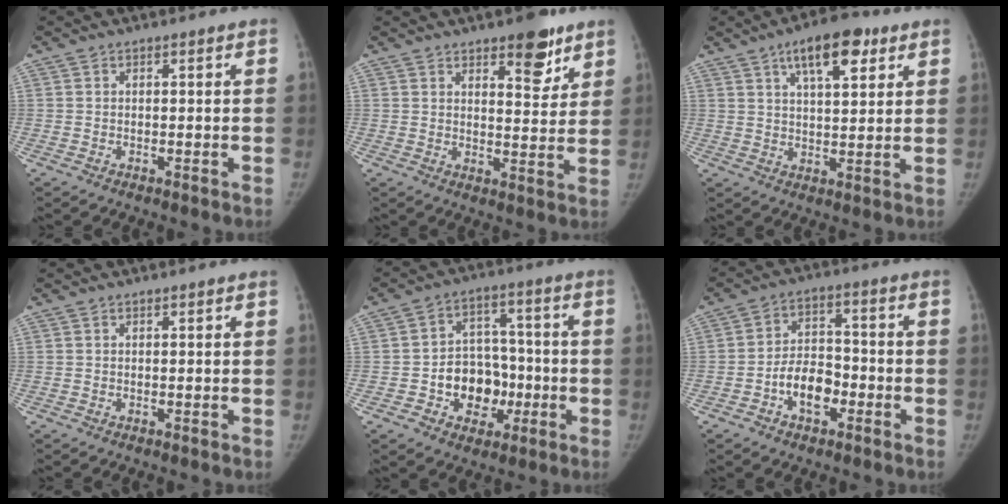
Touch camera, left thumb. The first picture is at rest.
{"total": 8.7, "force": [5.6, 3.5, 5.6], "torque": [-0.047, -0.034, 0.078]}
{"total": 11.1, "force": [5.8, 4.4, 8.4], "torque": [-0.110, -0.017, 0.090]}
{"total": 0.0}
{"total": 11.4, "force": [-3.0, 9.0, 6.3], "torque": [-0.045, 0.036, -0.043]}
{"total": 8.4, "force": [-3.4, 5.2, 5.6], "torque": [-0.073, 0.033, -0.062]}